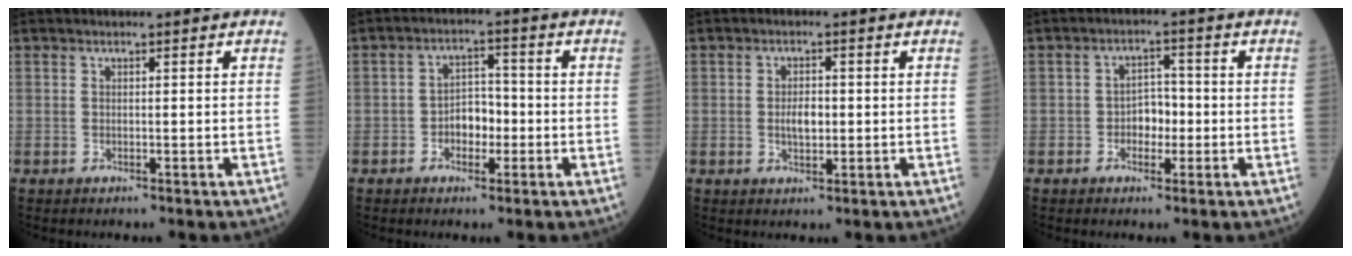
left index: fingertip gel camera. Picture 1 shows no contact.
{"total": 4.4, "force": [-1.3, 2.8, 3.2], "torque": [-0.052, 0.013, -0.025]}
{"total": 2.9, "force": [0.0, 1.5, 2.5], "torque": [-0.047, 0.001, 0.000]}
{"total": 3.6, "force": [-0.8, 2.4, 2.6], "torque": [-0.038, 0.010, -0.017]}